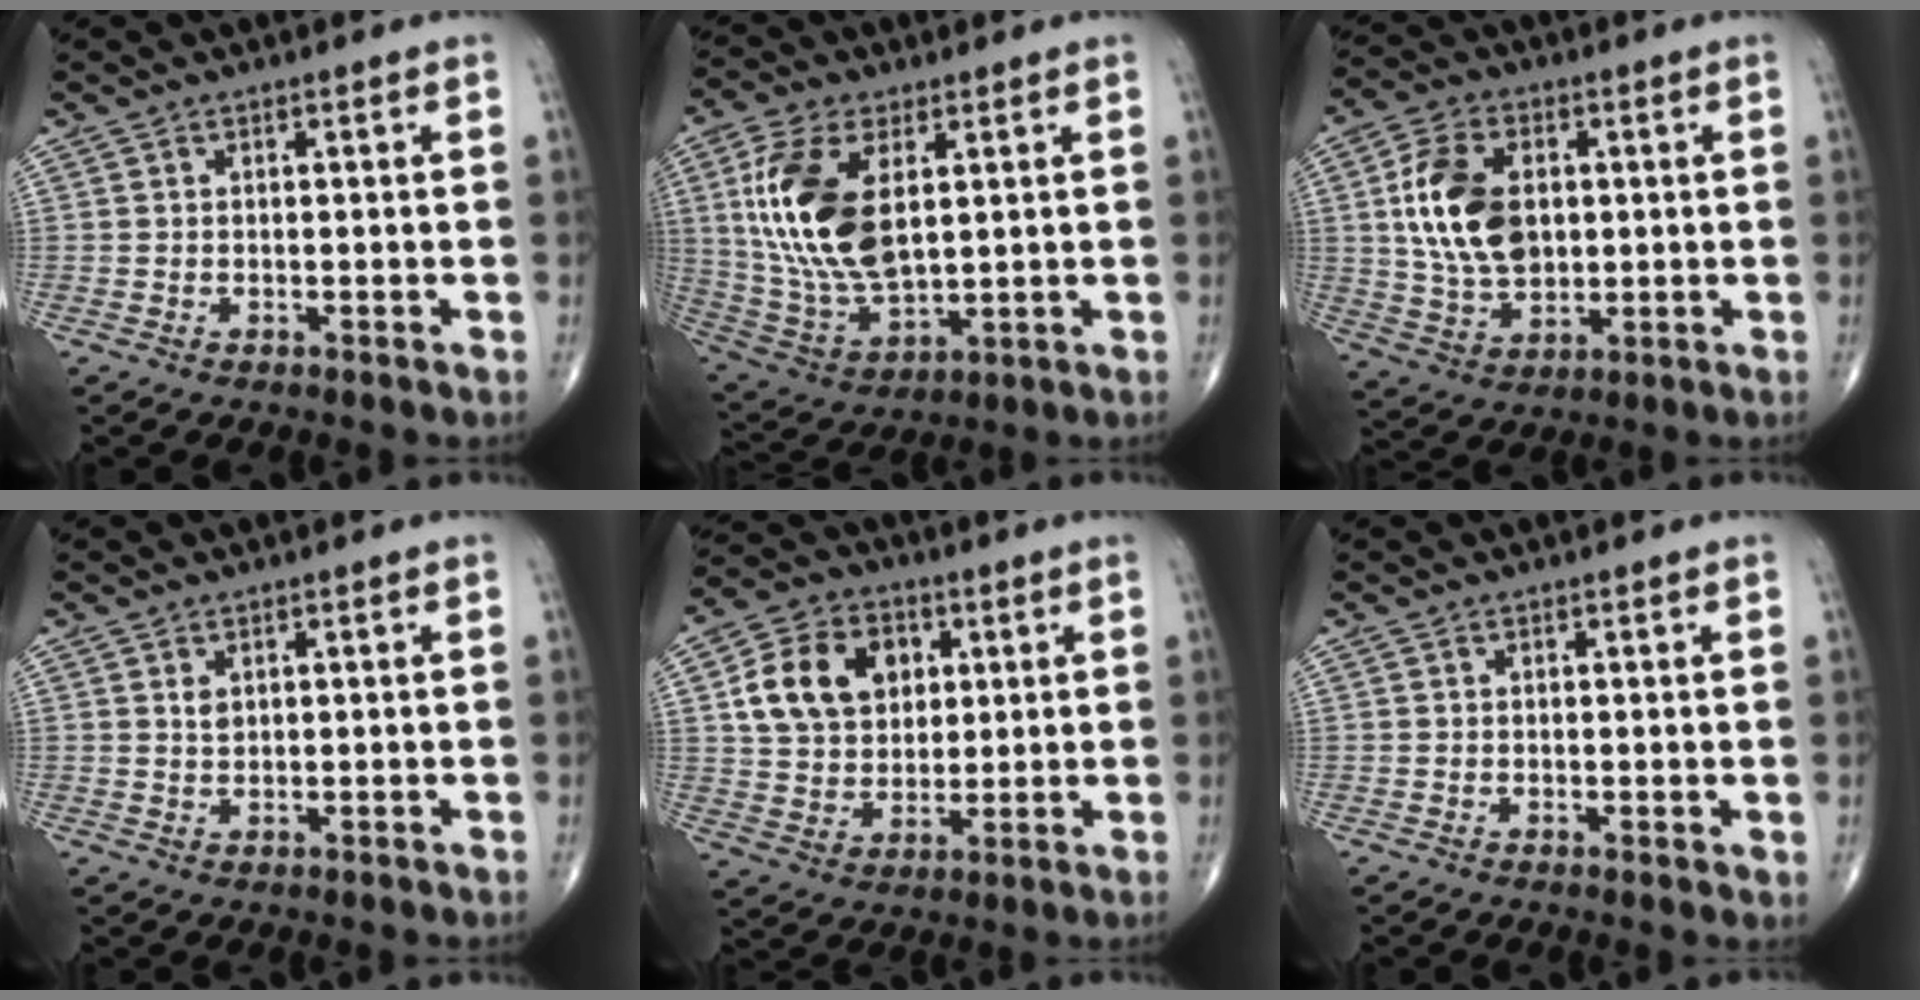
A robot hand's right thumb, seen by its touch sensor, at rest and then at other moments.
{"total": 18.1, "force": [4.1, 9.5, 14.8], "torque": [-0.298, -0.017, 0.087]}
{"total": 14.2, "force": [2.0, 9.2, 10.6], "torque": [-0.182, -0.004, 0.039]}
{"total": 1.6, "force": [0.7, 1.0, 0.9], "torque": [-0.011, -0.003, 0.017]}
{"total": 14.5, "force": [3.9, 11.0, 8.6], "torque": [-0.124, 0.001, 0.069]}
{"total": 0.9, "force": [0.2, 0.4, 0.8], "torque": [-0.013, -0.005, 0.000]}